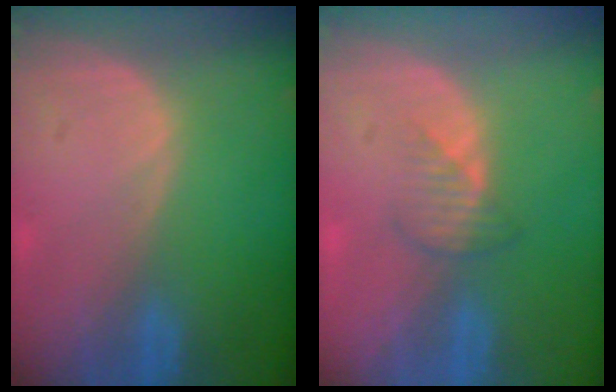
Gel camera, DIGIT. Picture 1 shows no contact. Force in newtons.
{"total": 2.5, "press": 2.5, "slide": 0.3}